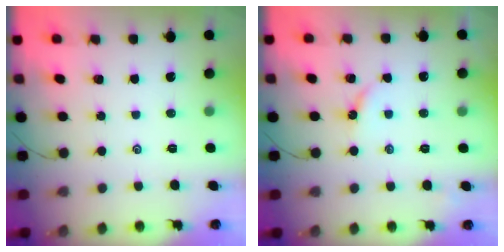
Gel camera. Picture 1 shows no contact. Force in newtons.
{"total": 5.2, "press": 5.2, "slide": 0.6}